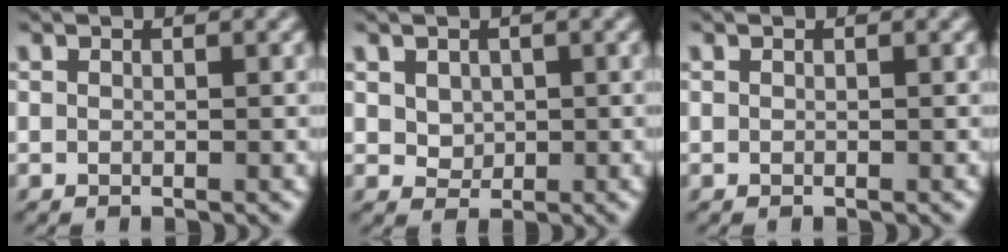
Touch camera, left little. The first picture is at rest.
{"total": 2.3, "force": [0.6, 1.8, 1.2], "torque": [-0.038, 0.001, 0.026]}
{"total": 0.0}